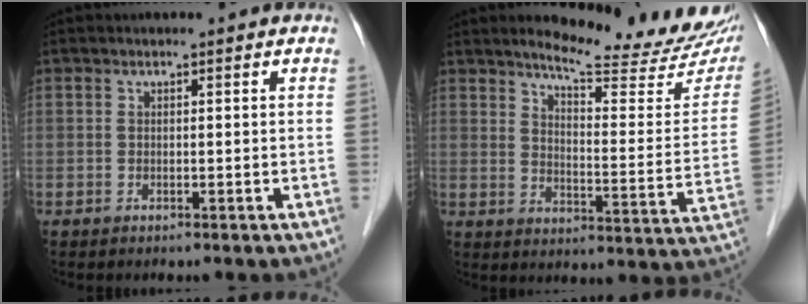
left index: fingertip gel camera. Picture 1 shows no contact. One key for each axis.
{"total": 19.9, "fx": 17.6, "fy": 2.8, "fz": 8.9, "tx": -0.113, "ty": -0.065, "tz": 0.214}